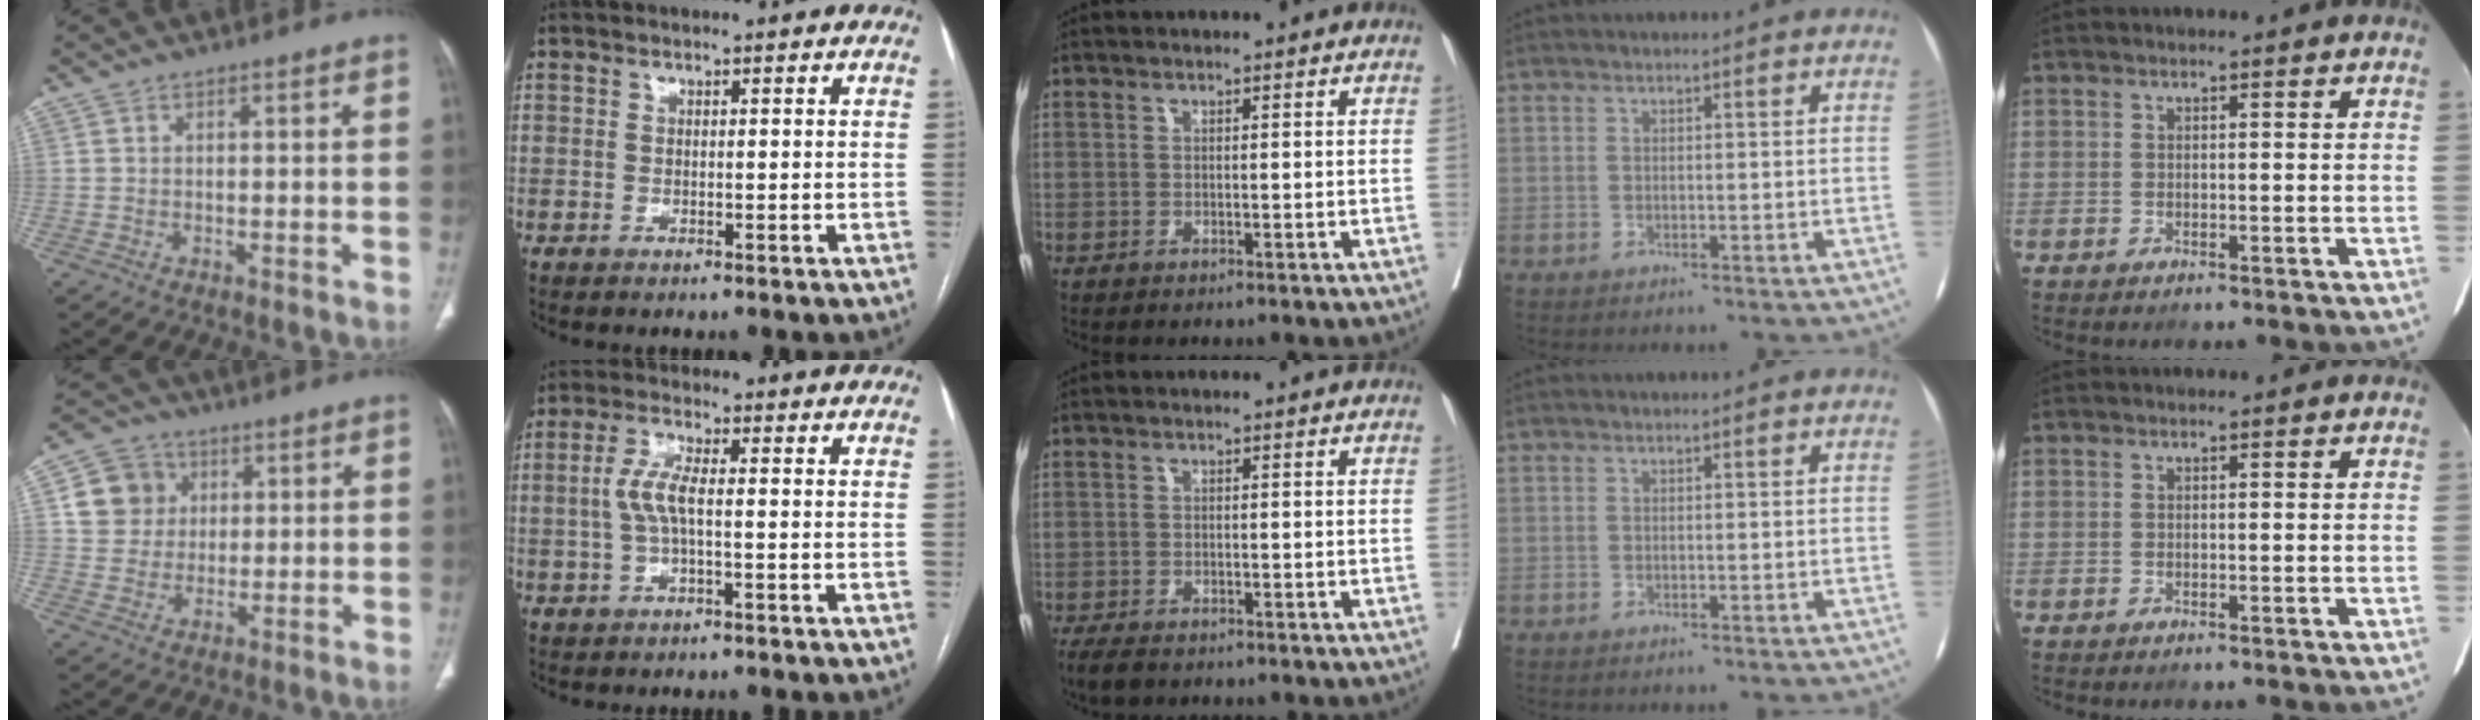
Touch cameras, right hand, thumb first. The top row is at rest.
{"thumb": {"total": 8.8, "force": [2.4, 8.0, 2.5], "torque": [-0.018, 0.001, 0.040]}, "index": {"total": 4.5, "force": [-0.2, 0.9, 4.4], "torque": [-0.102, 0.009, -0.004]}, "middle": {"total": 4.1, "force": [-3.2, 1.6, 2.1], "torque": [-0.037, -0.010, -0.053]}}